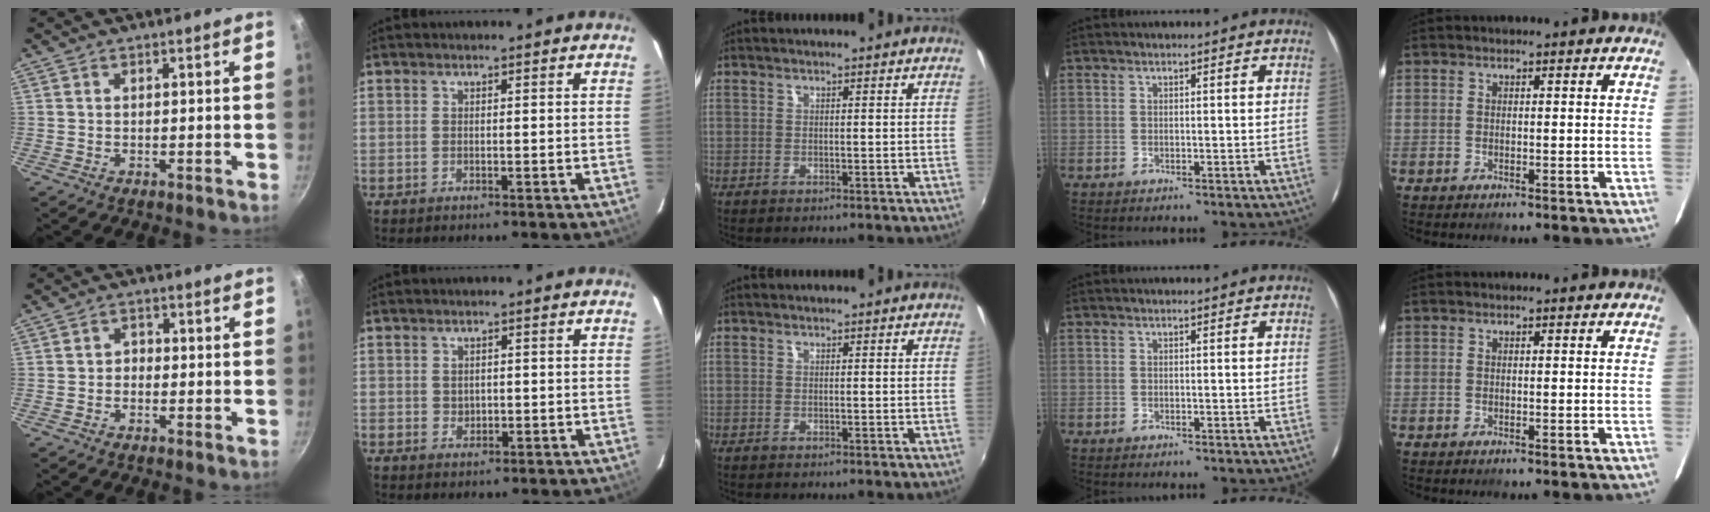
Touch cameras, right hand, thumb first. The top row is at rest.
{"thumb": {"total": 1.7, "force": [-0.7, 1.3, 0.7], "torque": [-0.003, 0.009, -0.016]}, "index": {"total": 1.5, "force": [0.2, 1.5, 0.3], "torque": [-0.001, 0.001, 0.006]}}